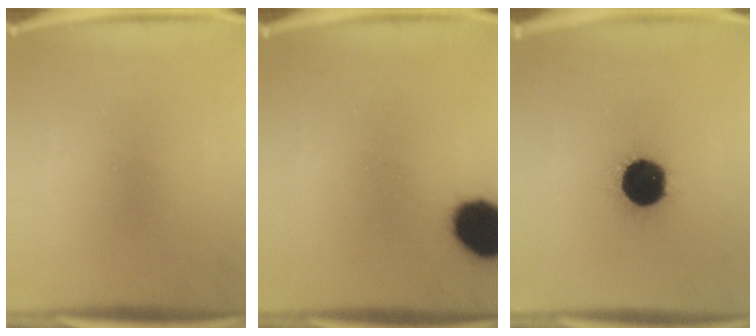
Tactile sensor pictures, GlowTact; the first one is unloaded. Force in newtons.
{"total": 14.0}
{"total": 18.7}